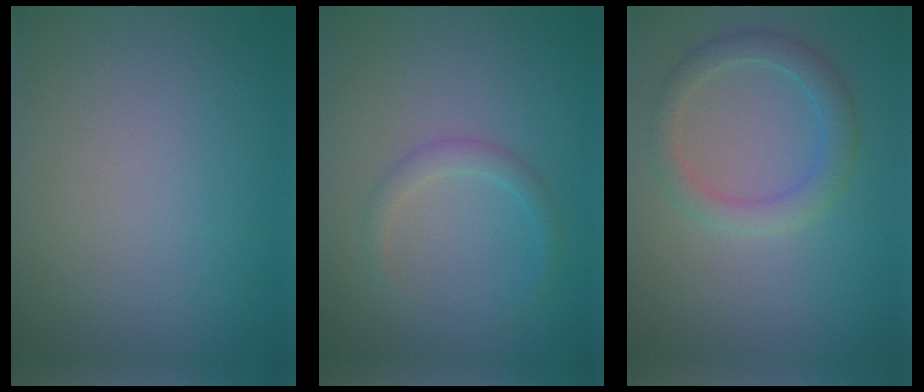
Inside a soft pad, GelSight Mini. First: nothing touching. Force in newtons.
{"total": 1.6, "press": 1.6, "slide": 0.1}
{"total": 2.8, "press": 2.8, "slide": 0.1}